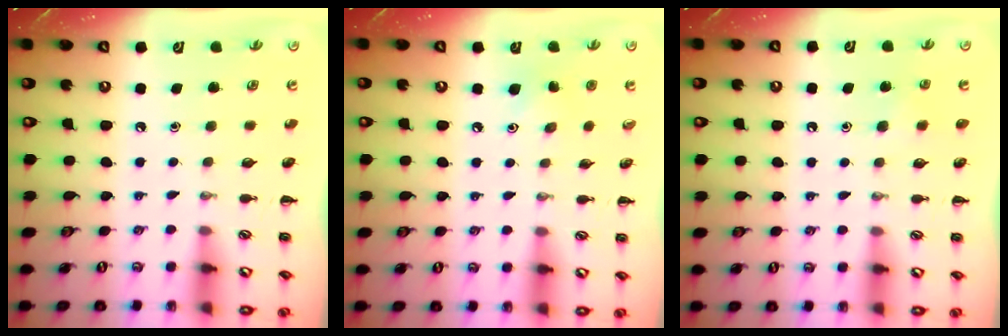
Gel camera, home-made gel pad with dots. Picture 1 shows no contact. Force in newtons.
{"total": 2.9, "press": 2.8, "slide": 0.8}
{"total": 2.8, "press": 2.5, "slide": 1.3}